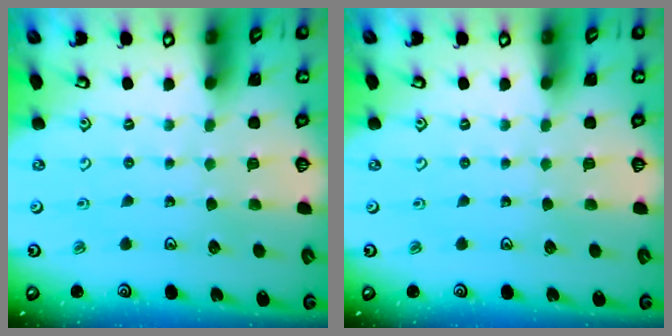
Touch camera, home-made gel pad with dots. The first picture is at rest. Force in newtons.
{"total": 0.0}